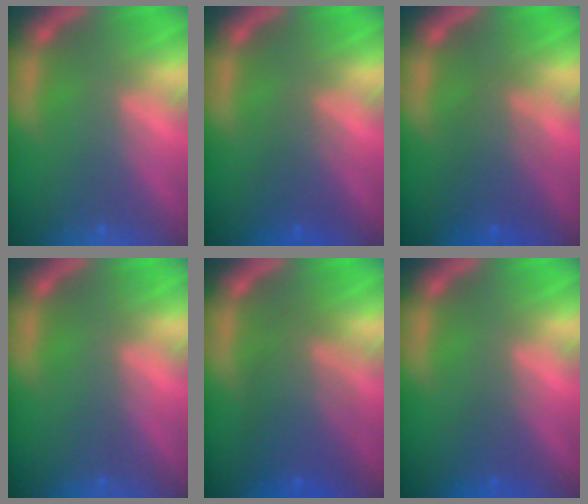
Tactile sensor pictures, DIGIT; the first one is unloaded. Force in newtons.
{"total": 2.5}
{"total": 4.0}
{"total": 0.0}
{"total": 6.0}
{"total": 1.5}